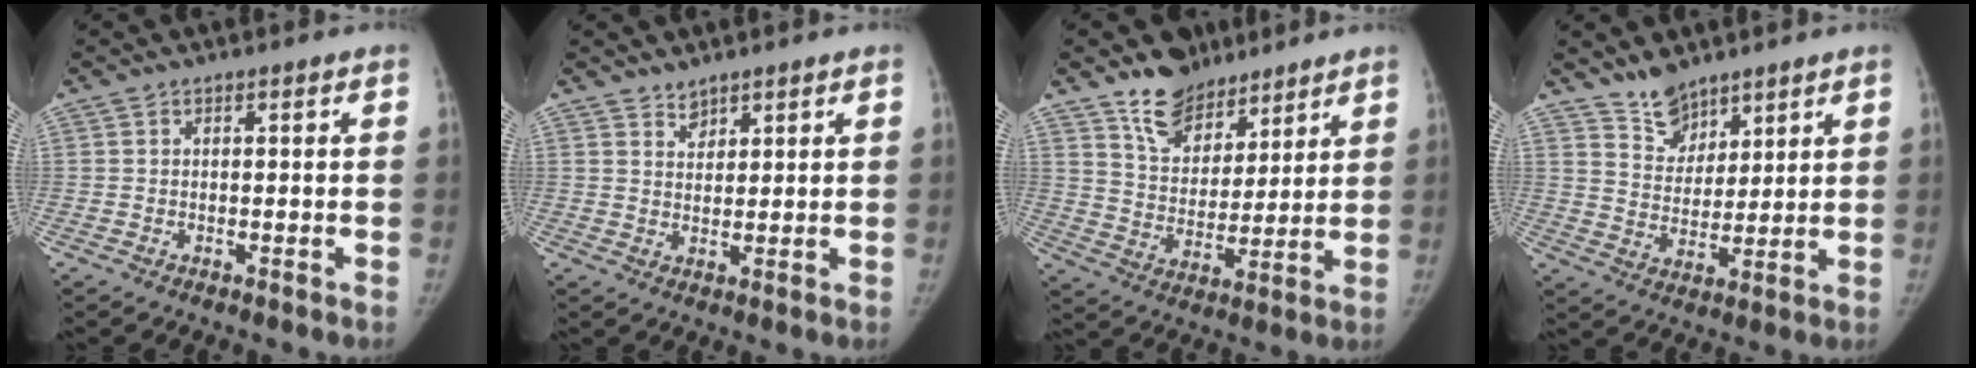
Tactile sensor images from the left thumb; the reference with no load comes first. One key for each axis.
{"total": 2.2, "fx": 2.0, "fy": 1.1, "fz": 0.2, "tx": 0.013, "ty": -0.015, "tz": 0.033}
{"total": 11.4, "fx": 8.5, "fy": 6.7, "fz": 3.6, "tx": -0.023, "ty": -0.060, "tz": 0.157}
{"total": 6.9, "fx": 5.7, "fy": 3.5, "fz": 1.5, "tx": 0.003, "ty": -0.049, "tz": 0.114}